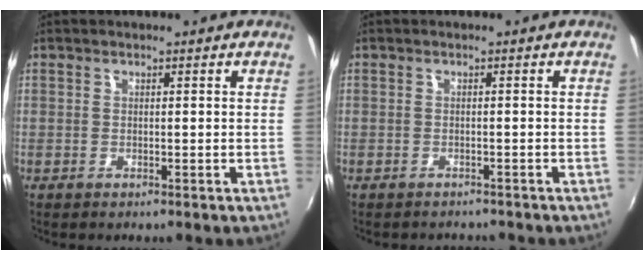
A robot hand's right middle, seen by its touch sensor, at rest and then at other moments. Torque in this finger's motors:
{"motor_torque": [0.01, -0.01, -0.03, 0.00]}